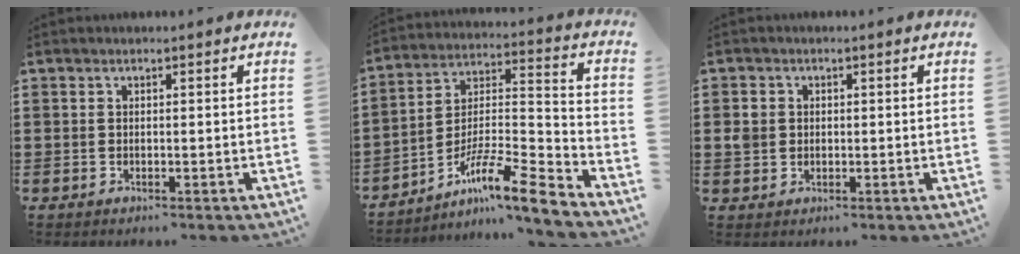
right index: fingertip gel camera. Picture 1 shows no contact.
{"total": 10.5, "force": [-8.0, 1.0, 6.7], "torque": [-0.110, 0.006, -0.157]}
{"total": 2.4, "force": [0.0, 2.2, 0.9], "torque": [-0.026, 0.010, -0.002]}